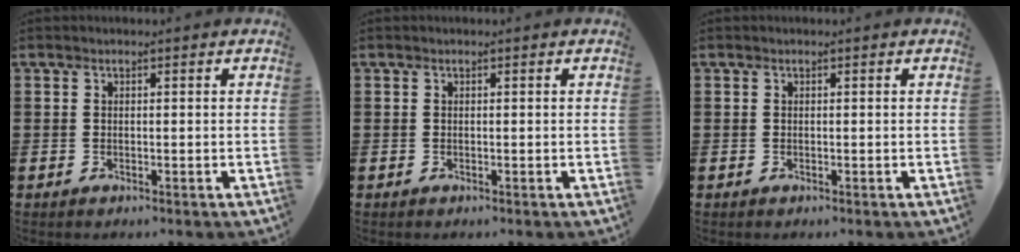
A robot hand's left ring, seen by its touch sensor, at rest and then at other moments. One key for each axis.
{"total": 0.0}
{"total": 0.0}